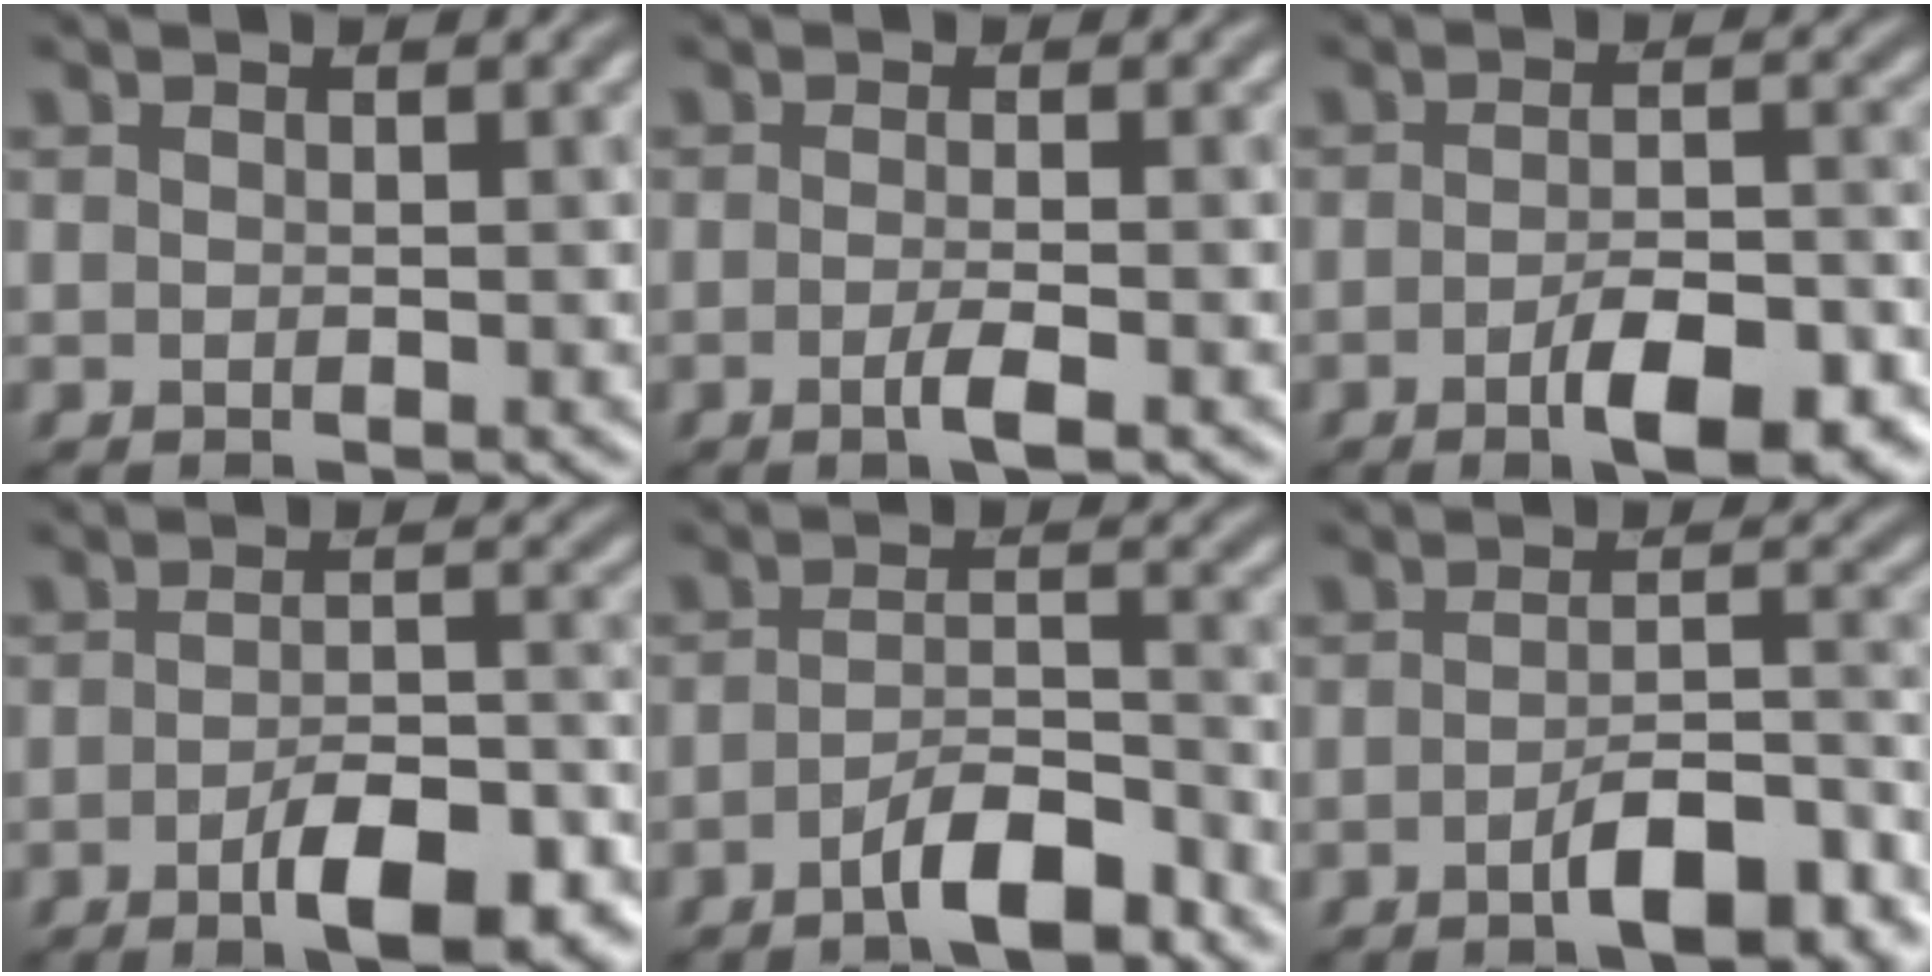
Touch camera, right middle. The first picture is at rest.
{"total": 2.1, "force": [-0.8, 0.5, 1.9], "torque": [-0.029, 0.001, -0.019]}
{"total": 7.2, "force": [-3.6, 2.3, 5.7], "torque": [-0.088, -0.001, -0.051]}
{"total": 7.9, "force": [-4.2, 2.6, 6.1], "torque": [-0.092, 0.001, -0.062]}
{"total": 4.6, "force": [-3.0, 1.3, 3.3], "torque": [-0.055, 0.005, -0.054]}
{"total": 6.2, "force": [-3.5, 1.8, 4.8], "torque": [-0.073, 0.005, -0.053]}